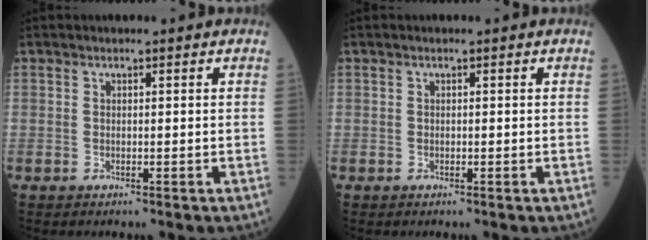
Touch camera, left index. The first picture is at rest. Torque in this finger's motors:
{"motor_torque": [-0.39, -0.09, 0.05, -0.01]}